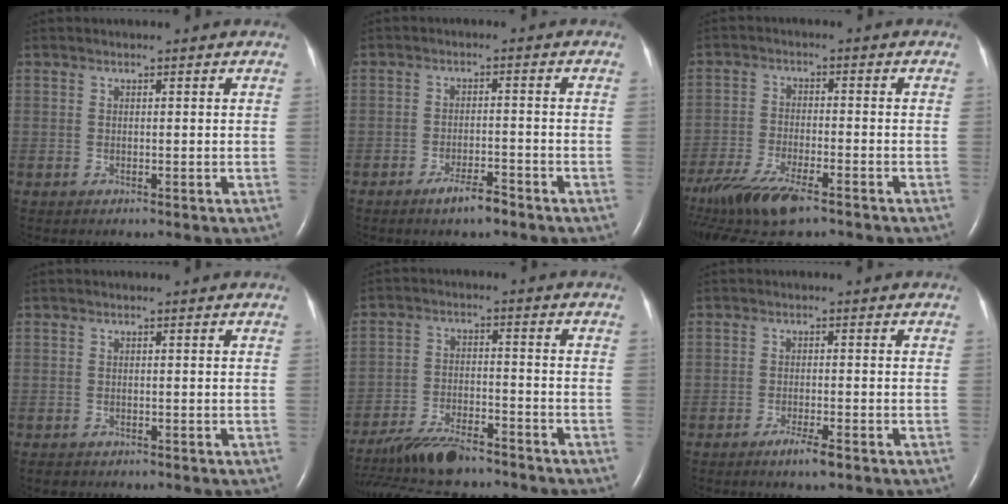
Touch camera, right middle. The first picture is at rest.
{"total": 3.8, "force": [-2.9, 0.6, 2.4], "torque": [-0.045, -0.002, -0.050]}
{"total": 13.2, "force": [-9.9, 2.8, 8.3], "torque": [-0.167, -0.033, -0.172]}
{"total": 1.0, "force": [-0.8, 0.5, 0.2], "torque": [-0.006, -0.001, -0.011]}
{"total": 12.5, "force": [-10.8, 2.7, 5.6], "torque": [-0.109, -0.014, -0.183]}
{"total": 2.9, "force": [-1.9, 0.1, 2.1], "torque": [-0.041, -0.005, -0.034]}